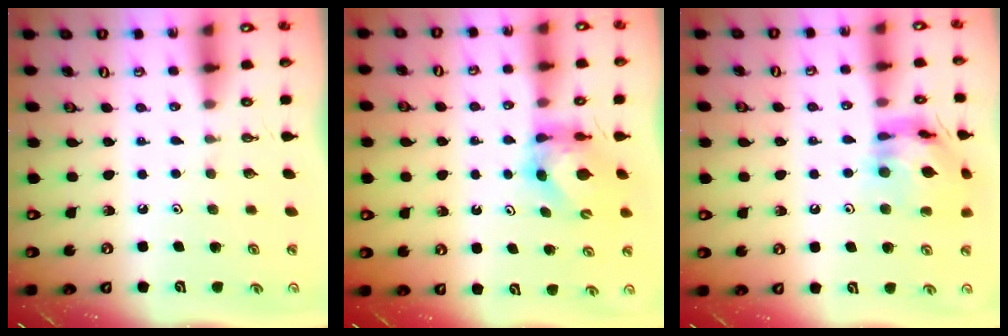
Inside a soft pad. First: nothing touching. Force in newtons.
{"total": 5.5, "press": 5.5, "slide": 0.6}
{"total": 15.3, "press": 15.2, "slide": 1.2}